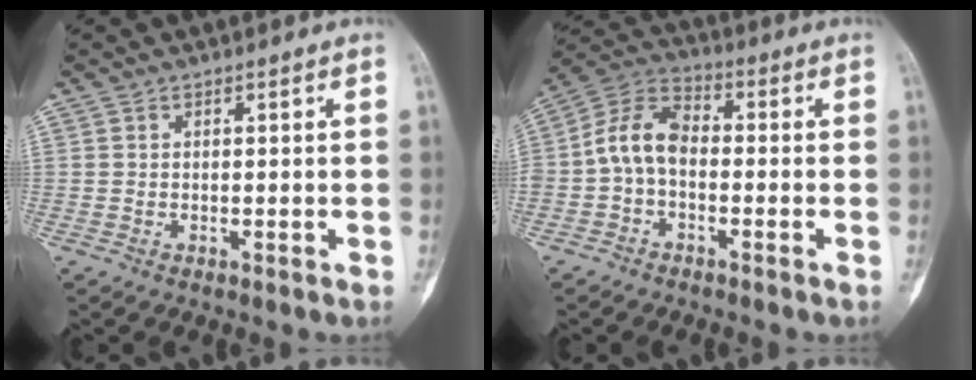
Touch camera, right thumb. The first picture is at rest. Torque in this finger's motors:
{"motor_torque": [1.49, 1.24, 0.80, -0.70, 0.51]}